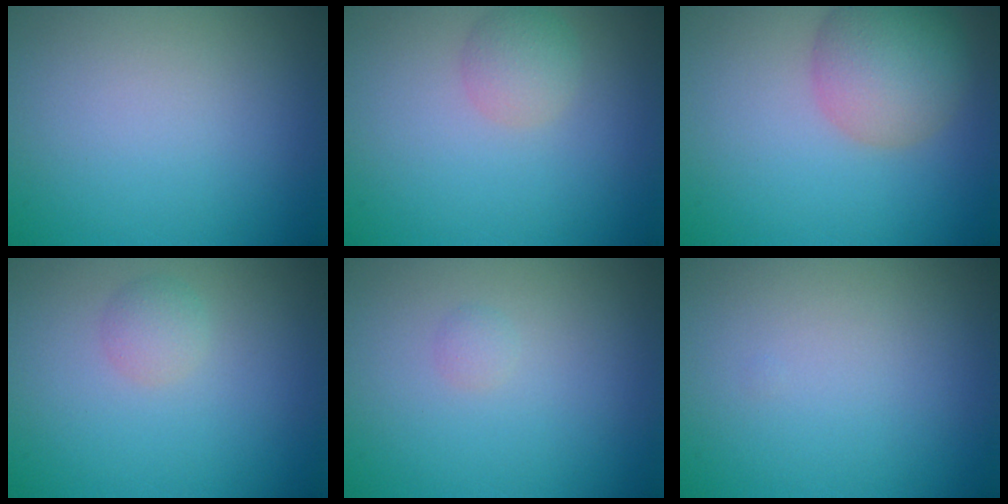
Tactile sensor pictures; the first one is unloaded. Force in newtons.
{"total": 2.1, "press": 2.1, "slide": 0.2}
{"total": 5.7, "press": 5.7, "slide": 0.3}
{"total": 1.4, "press": 1.4, "slide": 0.1}
{"total": 0.6, "press": 0.6, "slide": 0.0}
{"total": 0.0}